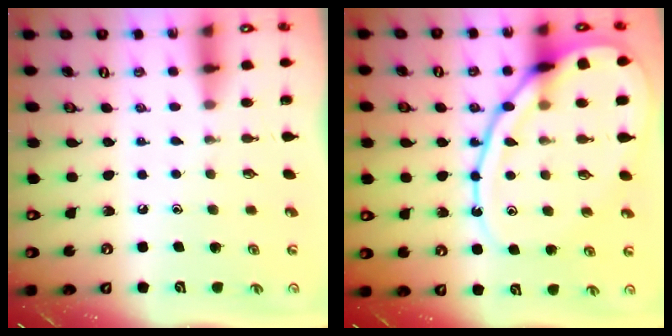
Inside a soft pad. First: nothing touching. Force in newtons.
{"total": 16.6, "press": 16.6, "slide": 1.2}